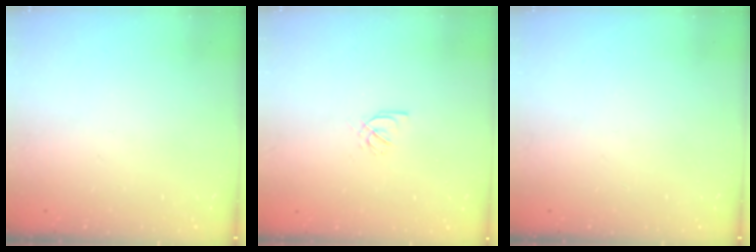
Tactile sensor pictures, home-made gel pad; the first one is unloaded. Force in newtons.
{"total": 2.2, "press": 2.2, "slide": 0.0}
{"total": 0.0}